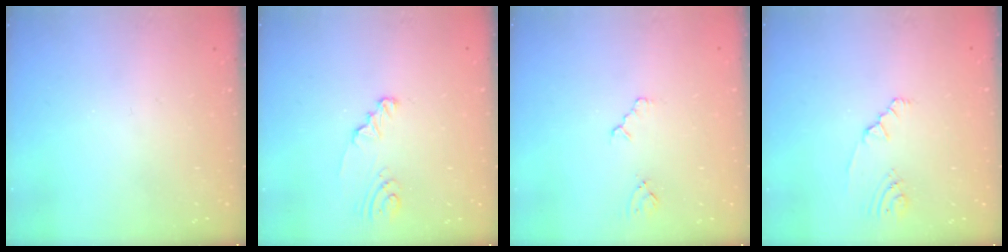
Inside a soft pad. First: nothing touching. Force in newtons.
{"total": 2.5, "press": 2.5, "slide": 0.3}
{"total": 2.2, "press": 2.2, "slide": 0.4}
{"total": 2.1, "press": 1.8, "slide": 1.1}